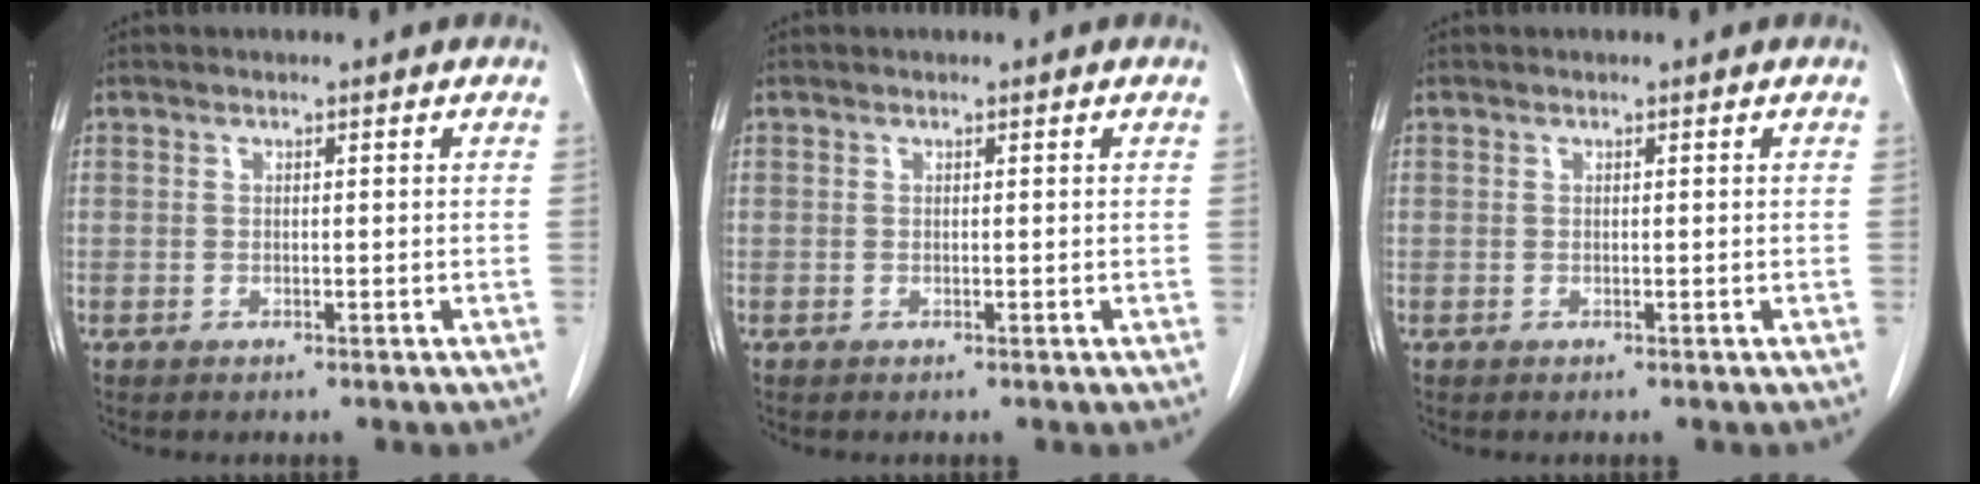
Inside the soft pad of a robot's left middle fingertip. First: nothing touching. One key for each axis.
{"total": 0.0}
{"total": 0.0}